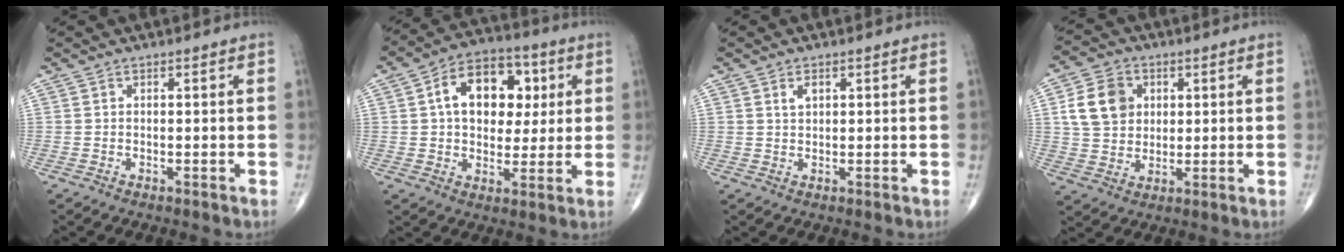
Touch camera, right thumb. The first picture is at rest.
{"total": 14.8, "force": [3.3, 10.1, 10.4], "torque": [-0.114, 0.011, 0.046]}
{"total": 1.9, "force": [0.9, 1.1, 1.2], "torque": [-0.017, -0.002, 0.018]}
{"total": 9.9, "force": [2.7, 8.0, 5.2], "torque": [-0.073, -0.002, 0.050]}